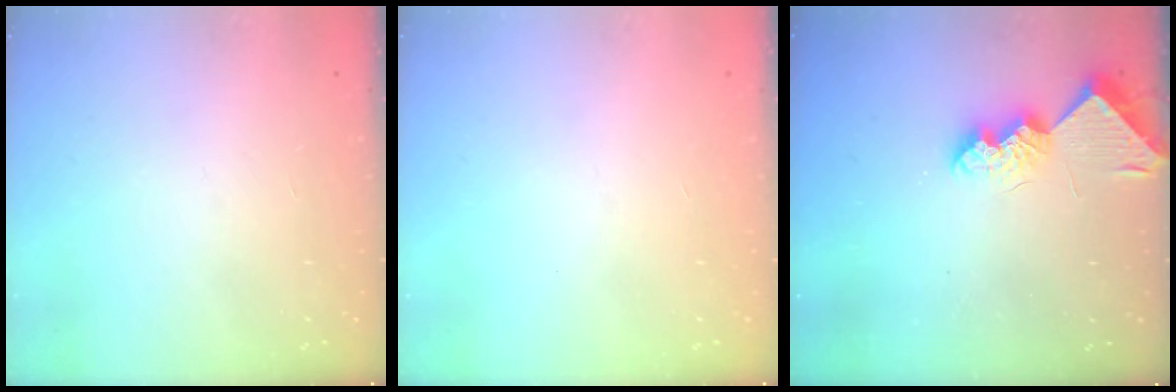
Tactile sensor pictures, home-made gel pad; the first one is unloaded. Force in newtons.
{"total": 0.0}
{"total": 9.5, "press": 9.5, "slide": 0.1}